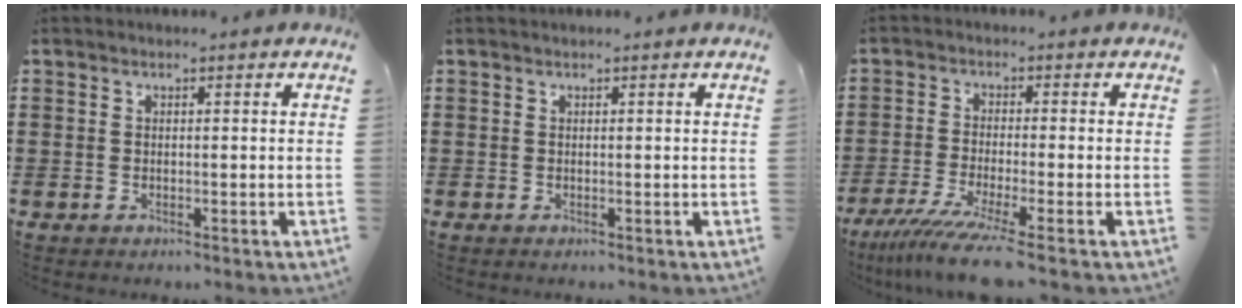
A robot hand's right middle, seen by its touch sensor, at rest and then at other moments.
{"total": 0.0}
{"total": 6.5, "force": [-4.7, -0.4, 4.4], "torque": [-0.098, -0.025, -0.090]}